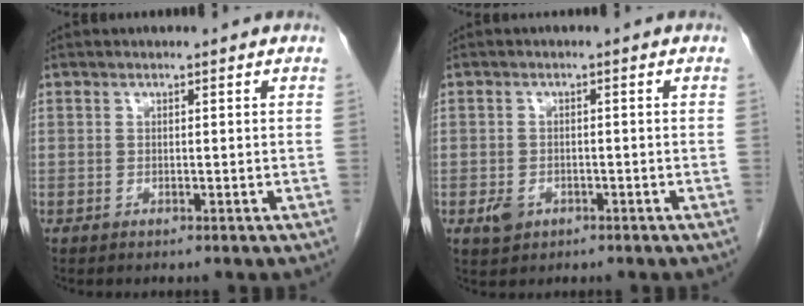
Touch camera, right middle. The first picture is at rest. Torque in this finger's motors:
{"motor_torque": [0.41, -0.14, 0.00, 0.03]}